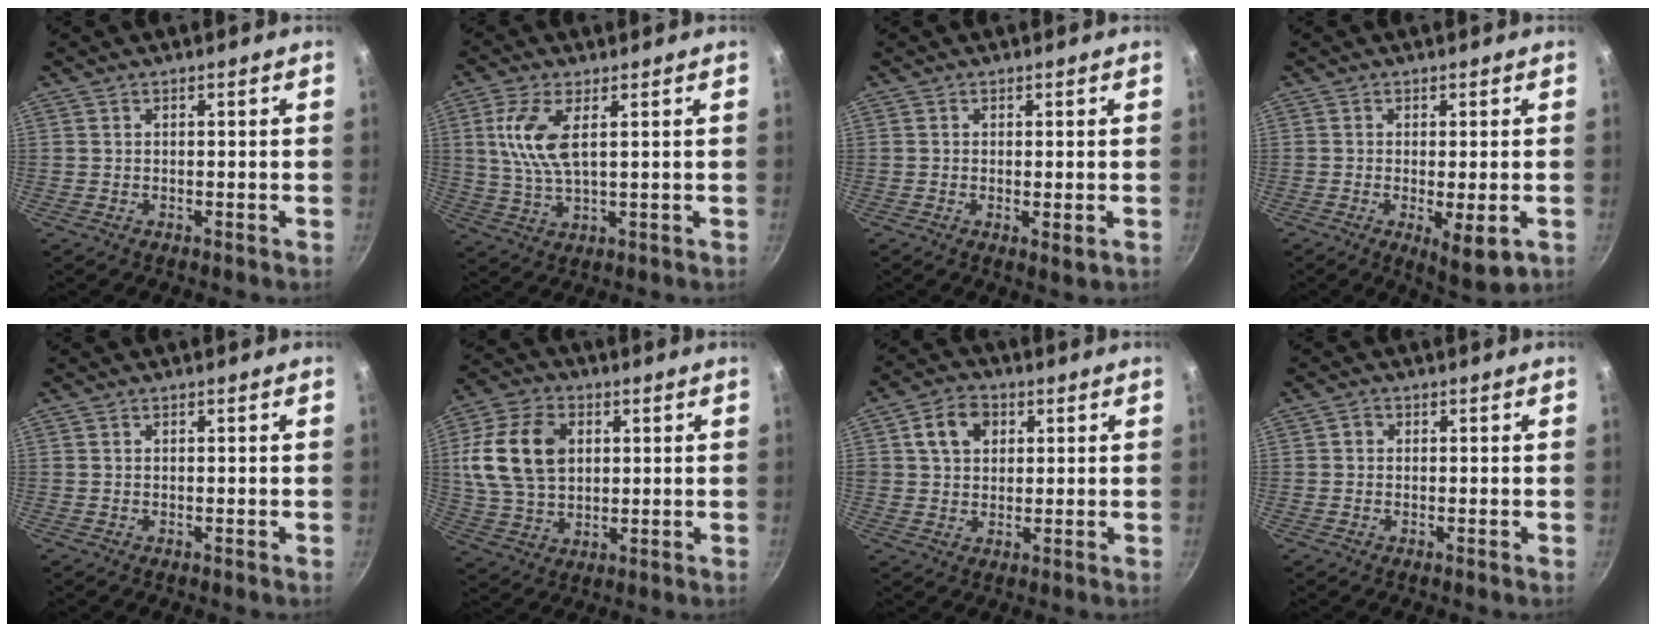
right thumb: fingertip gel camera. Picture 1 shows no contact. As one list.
[{"total": 8.8, "force": [2.2, 3.5, 7.7], "torque": [-0.163, -0.001, 0.048]}, {"total": 1.9, "force": [-0.2, 0.4, 1.8], "torque": [-0.033, -0.010, -0.004]}, {"total": 6.6, "force": [-1.7, 1.8, 6.1], "torque": [-0.099, -0.011, -0.018]}, {"total": 0.0}, {"total": 15.6, "force": [3.0, 10.9, 10.7], "torque": [-0.193, 0.004, 0.055]}, {"total": 7.1, "force": [2.2, 5.6, 3.8], "torque": [-0.045, 0.007, 0.031]}, {"total": 1.3, "force": [0.1, 1.2, 0.5], "torque": [-0.007, 0.006, -0.002]}]